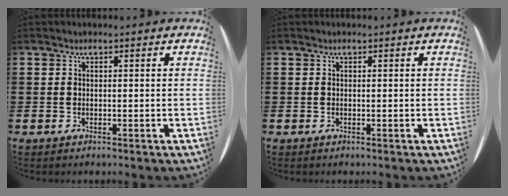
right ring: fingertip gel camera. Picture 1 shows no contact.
{"total": 0.0}